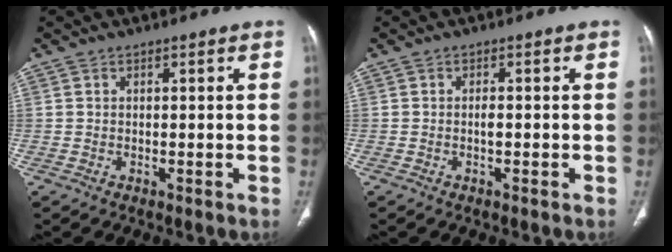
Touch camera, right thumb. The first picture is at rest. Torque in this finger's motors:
{"motor_torque": [0.17, 0.01, 0.32, 0.16, 0.02]}